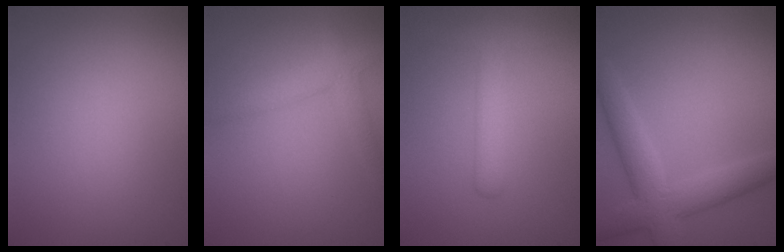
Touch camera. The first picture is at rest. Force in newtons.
{"total": 2.5, "press": 2.5, "slide": 0.1}
{"total": 3.0, "press": 3.0, "slide": 0.0}
{"total": 5.2, "press": 5.2, "slide": 0.2}